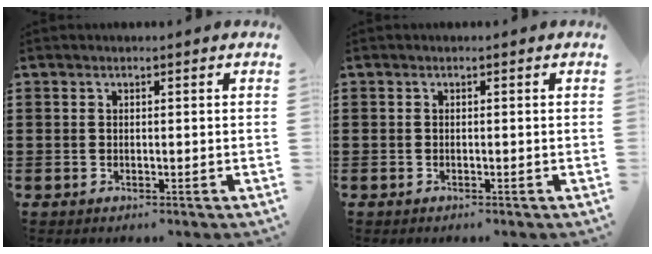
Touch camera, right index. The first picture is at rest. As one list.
[{"total": 0.0}]